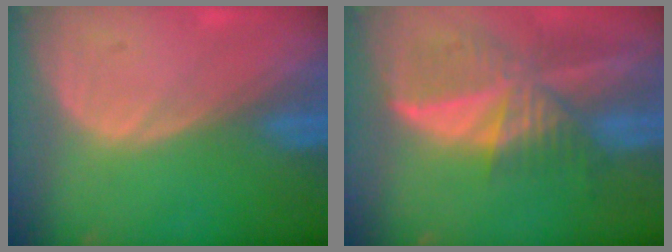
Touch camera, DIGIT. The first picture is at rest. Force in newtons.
{"total": 9.4, "press": 8.2, "slide": 4.6}